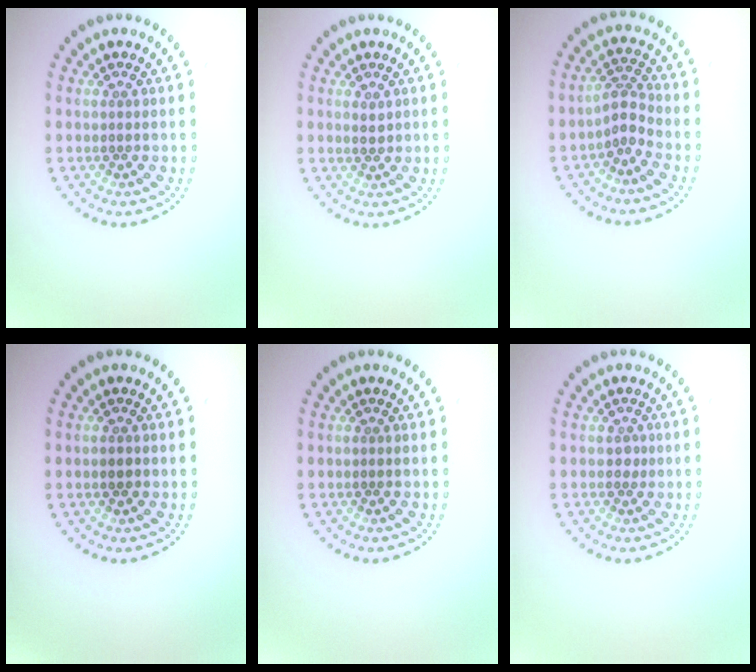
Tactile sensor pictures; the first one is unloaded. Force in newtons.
{"total": 0.8, "press": 0.8, "slide": 0.1}
{"total": 2.3, "press": 1.6, "slide": 1.6}
{"total": 0.8, "press": 0.8, "slide": 0.1}
{"total": 0.0}
{"total": 0.6, "press": 0.5, "slide": 0.4}